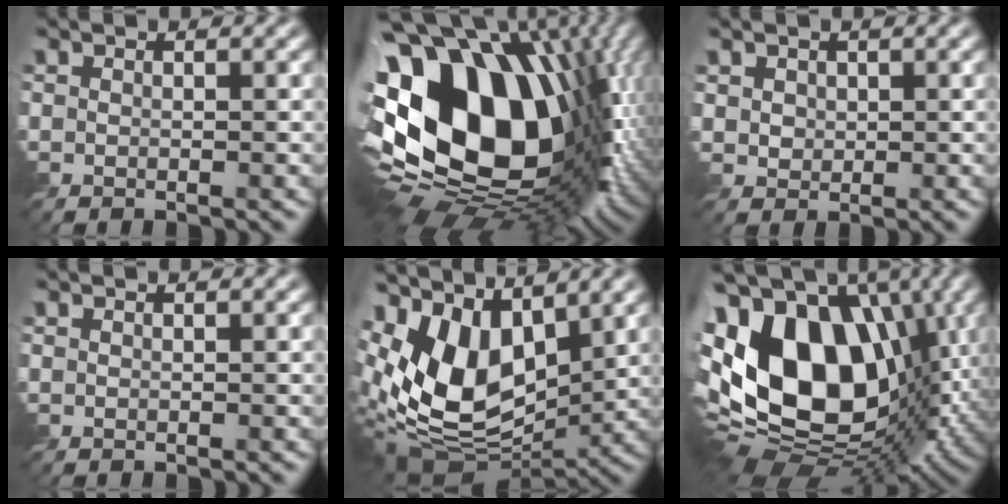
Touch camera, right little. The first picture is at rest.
{"total": 20.8, "force": [2.0, 12.9, 16.2], "torque": [-0.323, -0.023, 0.042]}
{"total": 1.6, "force": [0.5, 1.4, 0.6], "torque": [-0.022, -0.007, 0.019]}
{"total": 0.0}
{"total": 11.8, "force": [1.9, 6.9, 9.4], "torque": [-0.206, -0.004, 0.024]}
{"total": 19.0, "force": [1.2, 12.7, 14.1], "torque": [-0.277, 0.006, 0.023]}